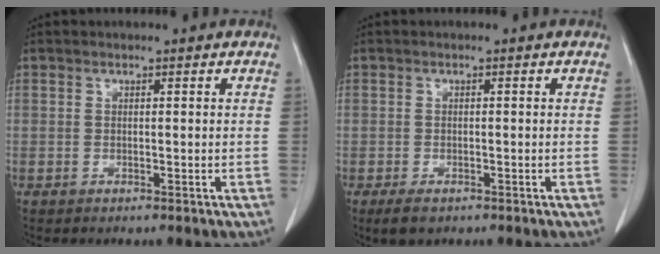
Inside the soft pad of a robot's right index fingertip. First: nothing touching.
{"total": 3.2, "force": [-1.9, 1.8, 1.8], "torque": [-0.036, -0.004, -0.022]}